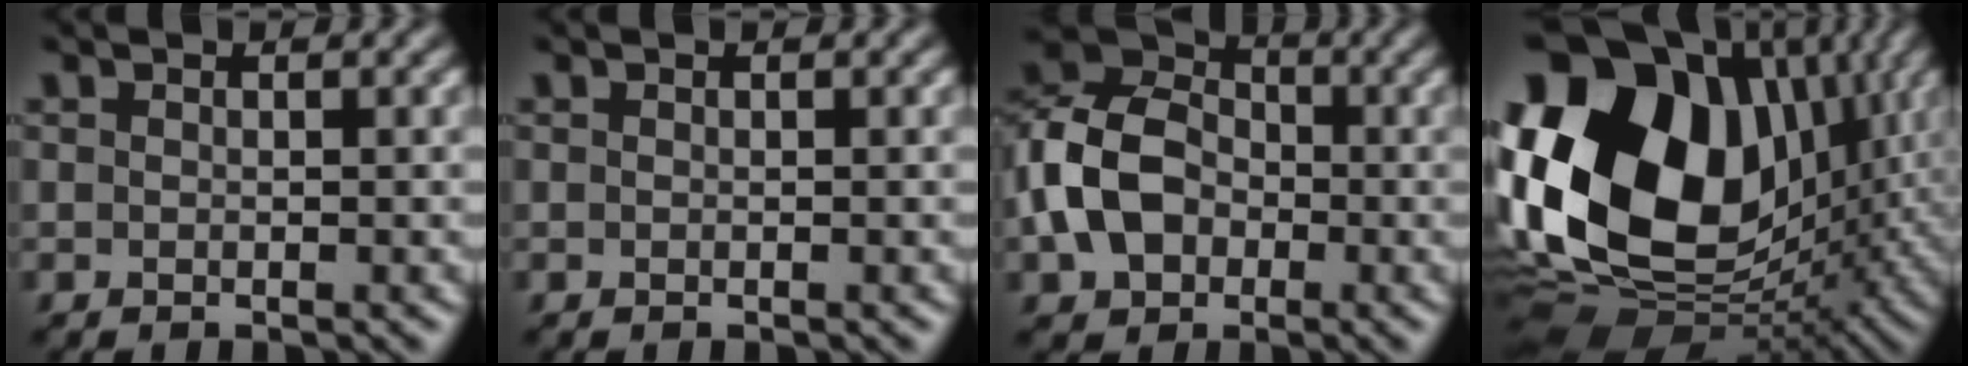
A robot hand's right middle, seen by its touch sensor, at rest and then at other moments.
{"total": 0.0}
{"total": 8.3, "force": [-1.5, 6.3, 5.2], "torque": [-0.116, 0.016, -0.046]}
{"total": 19.8, "force": [2.4, 14.5, 13.2], "torque": [-0.292, 0.011, 0.042]}